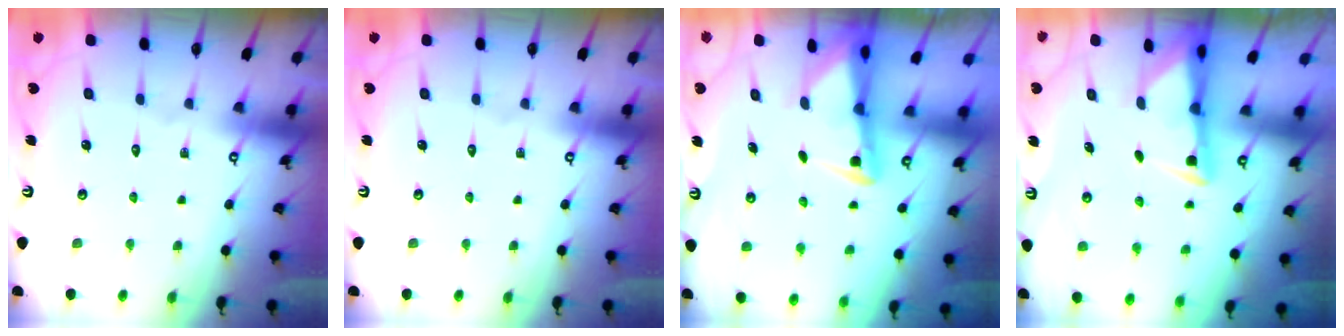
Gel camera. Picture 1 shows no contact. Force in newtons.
{"total": 0.0}
{"total": 2.8, "press": 2.7, "slide": 0.6}
{"total": 2.8, "press": 2.8, "slide": 0.6}